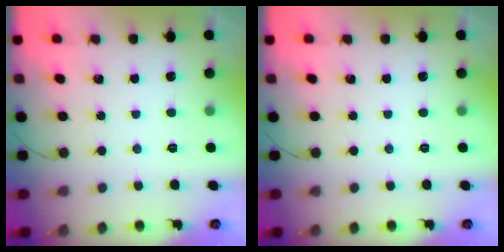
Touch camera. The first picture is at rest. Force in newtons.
{"total": 0.0}